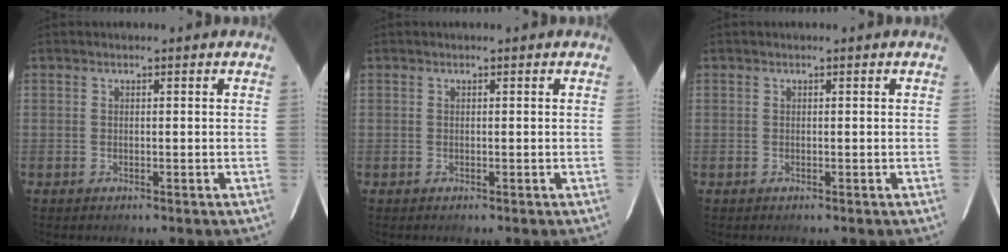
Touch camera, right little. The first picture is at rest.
{"total": 0.0}
{"total": 0.0}